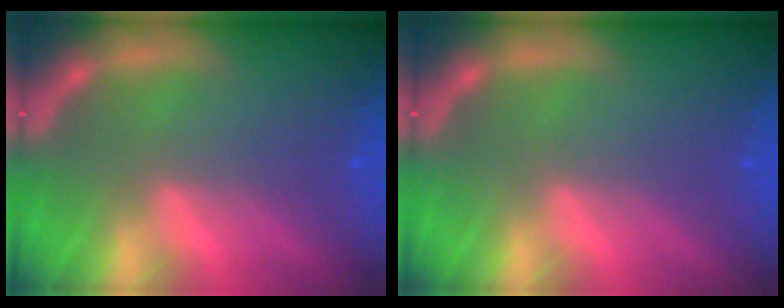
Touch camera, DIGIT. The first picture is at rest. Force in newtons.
{"total": 0.0}